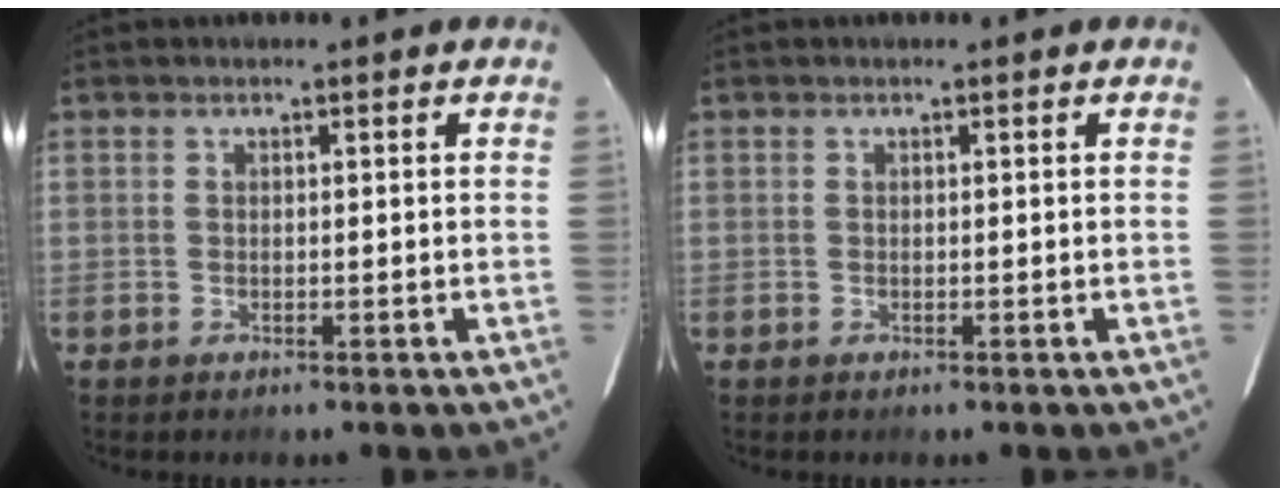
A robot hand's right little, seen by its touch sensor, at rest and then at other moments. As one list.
[{"total": 0.0}]